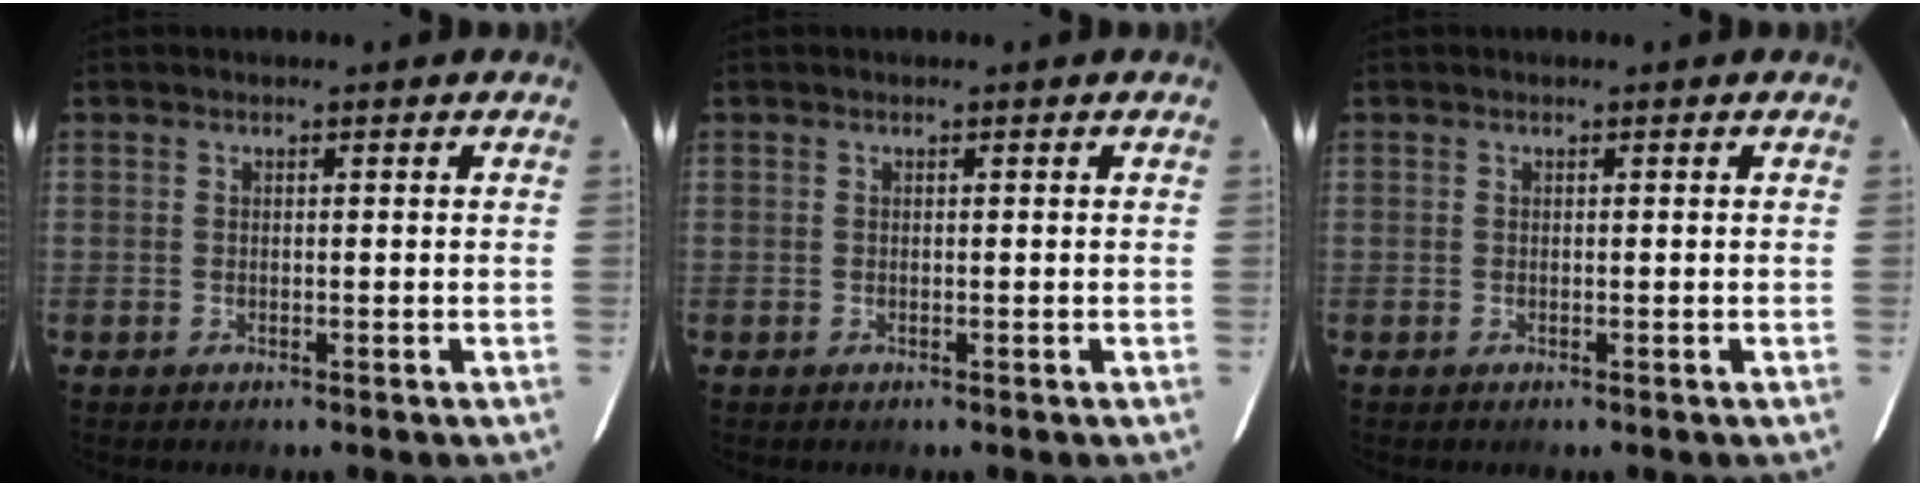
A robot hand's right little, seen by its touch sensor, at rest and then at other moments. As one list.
[{"total": 0.0}, {"total": 0.0}]